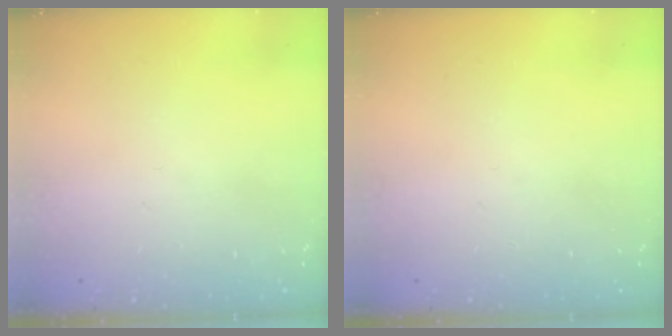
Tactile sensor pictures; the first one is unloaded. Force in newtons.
{"total": 0.0}